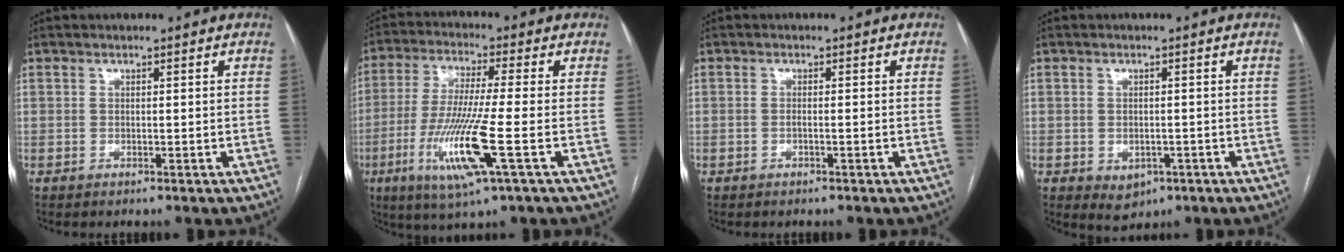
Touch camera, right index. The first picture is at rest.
{"total": 12.9, "force": [-4.1, -0.1, 12.2], "torque": [-0.255, -0.026, -0.081]}
{"total": 0.8, "force": [-0.2, 0.1, 0.8], "torque": [-0.014, 0.000, -0.001]}
{"total": 3.3, "force": [-1.2, 2.5, 1.8], "torque": [-0.022, -0.002, -0.002]}